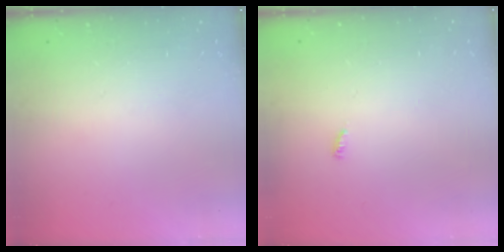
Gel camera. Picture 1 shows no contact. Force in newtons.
{"total": 2.5, "press": 2.5, "slide": 0.2}